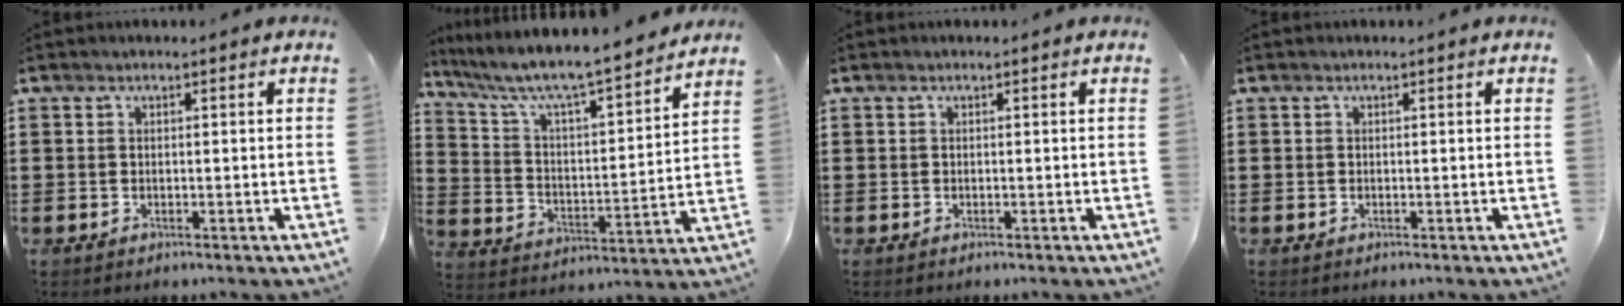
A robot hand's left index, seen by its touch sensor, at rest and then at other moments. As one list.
[{"total": 6.3, "force": [5.5, 0.5, 3.1], "torque": [-0.086, -0.046, 0.083]}, {"total": 0.0}, {"total": 0.0}]